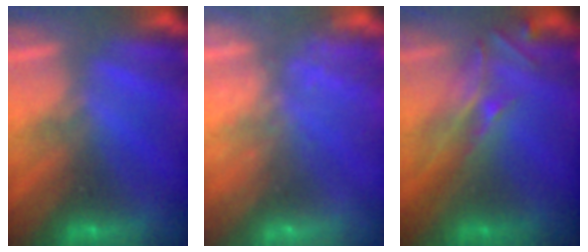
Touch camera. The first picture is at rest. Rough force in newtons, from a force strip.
{"total": 9.3}
{"total": 2.5}